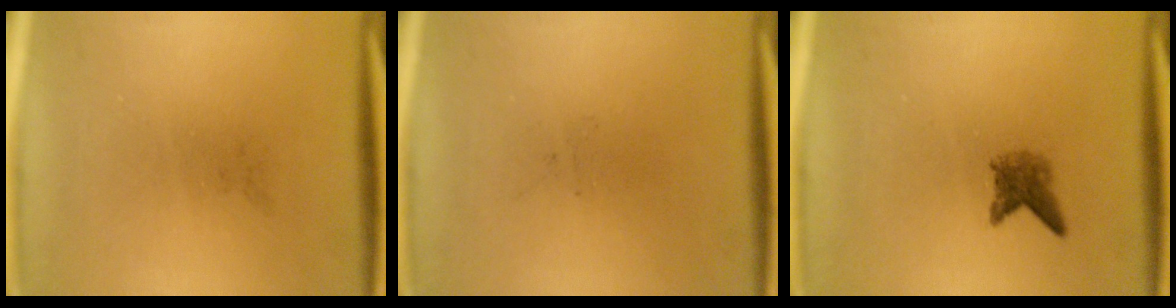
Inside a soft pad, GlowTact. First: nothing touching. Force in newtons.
{"total": 0.0}
{"total": 2.3}